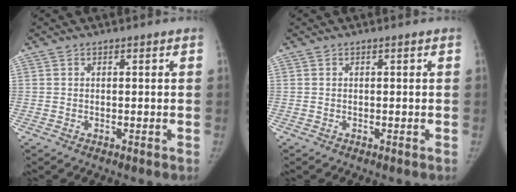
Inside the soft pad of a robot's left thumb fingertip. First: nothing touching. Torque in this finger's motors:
{"motor_torque": [0.03, 0.03, 0.22, -0.18, 0.01]}